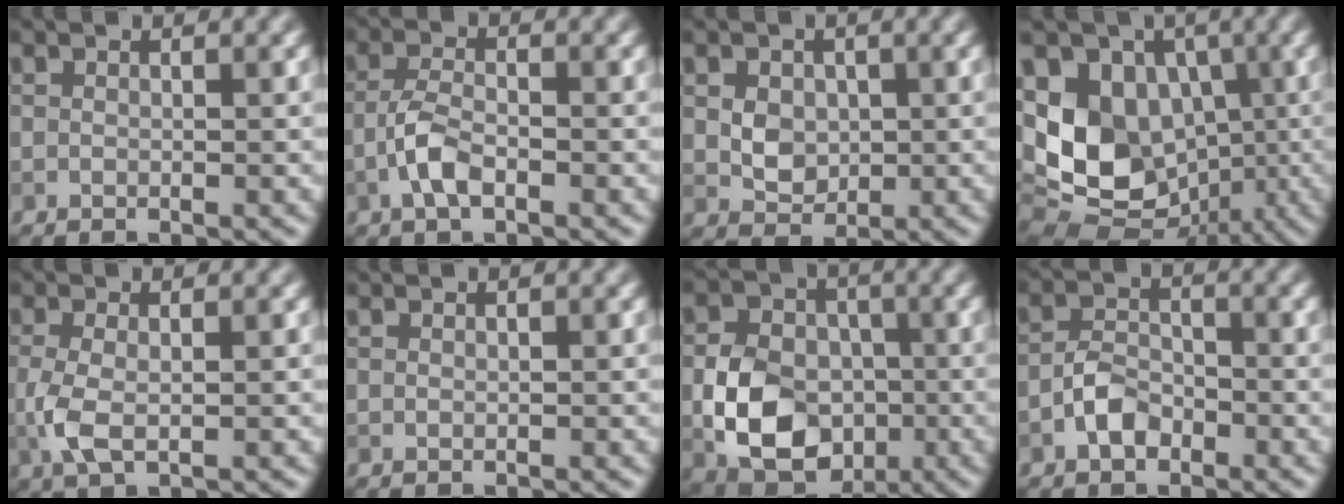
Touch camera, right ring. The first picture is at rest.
{"total": 3.0, "force": [-1.4, 1.2, 2.4], "torque": [-0.050, 0.004, -0.035]}
{"total": 3.0, "force": [0.4, 2.3, 1.8], "torque": [-0.031, 0.000, 0.007]}
{"total": 11.3, "force": [-1.0, 8.7, 7.1], "torque": [-0.135, -0.005, -0.032]}
{"total": 3.1, "force": [-0.4, 1.4, 2.7], "torque": [-0.067, -0.007, -0.007]}
{"total": 0.0}
{"total": 8.5, "force": [-1.9, 6.4, 5.2], "torque": [-0.102, -0.005, -0.044]}
{"total": 3.0, "force": [-1.6, 1.9, 1.6], "torque": [-0.027, 0.009, -0.034]}